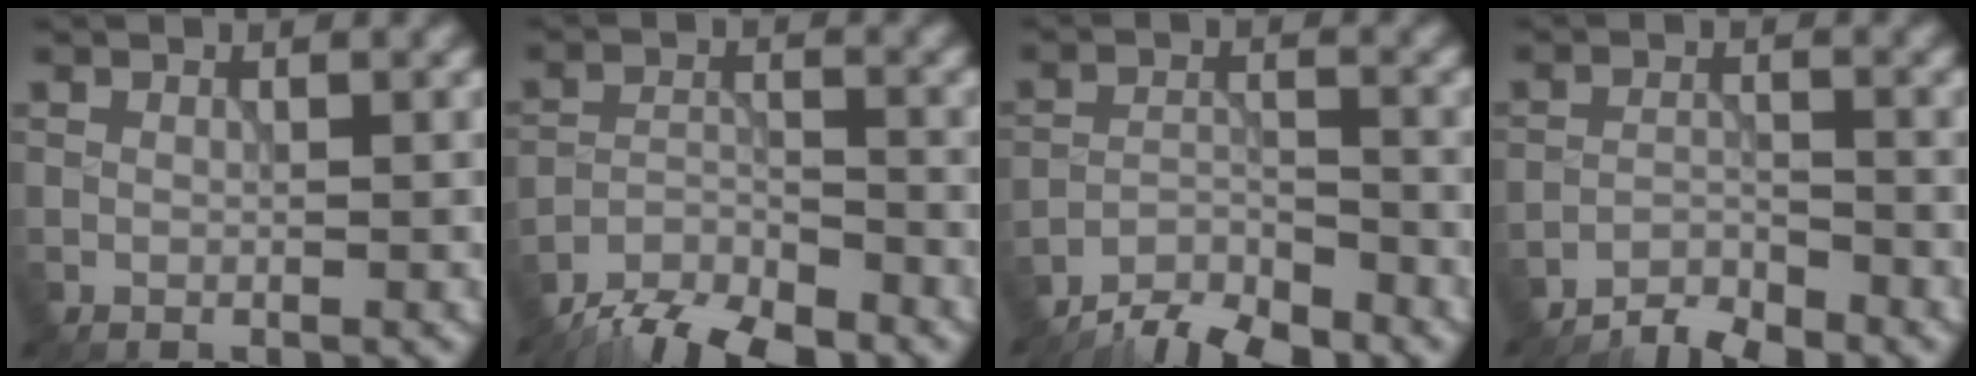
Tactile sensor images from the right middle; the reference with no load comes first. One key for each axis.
{"total": 7.9, "fx": -7.0, "fy": 2.1, "fz": 3.0, "tx": -0.042, "ty": -0.013, "tz": -0.124}
{"total": 5.9, "fx": -5.4, "fy": 1.4, "fz": 2.1, "tx": -0.032, "ty": -0.004, "tz": -0.101}
{"total": 3.3, "fx": -3.2, "fy": 0.5, "fz": 0.9, "tx": -0.013, "ty": 0.001, "tz": -0.066}